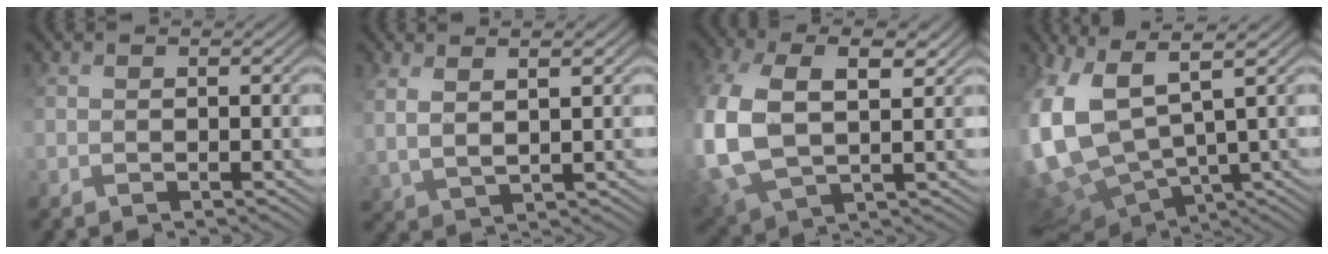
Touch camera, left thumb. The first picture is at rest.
{"total": 3.8, "force": [3.0, 0.6, 2.2], "torque": [-0.037, 0.013, 0.055]}
{"total": 12.0, "force": [1.9, 7.4, 9.2], "torque": [-0.251, 0.002, 0.046]}
{"total": 12.8, "force": [2.5, 7.6, 10.1], "torque": [-0.288, -0.014, 0.061]}